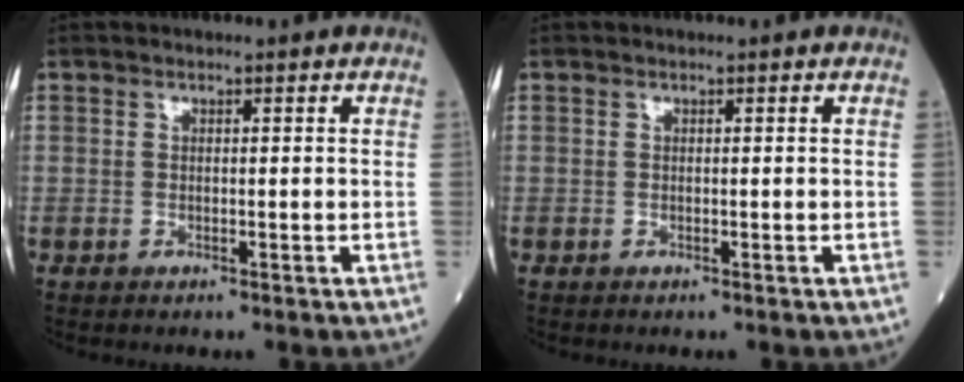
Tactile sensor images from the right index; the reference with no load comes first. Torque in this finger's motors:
{"motor_torque": [0.00, 0.00, 0.00, 0.00]}